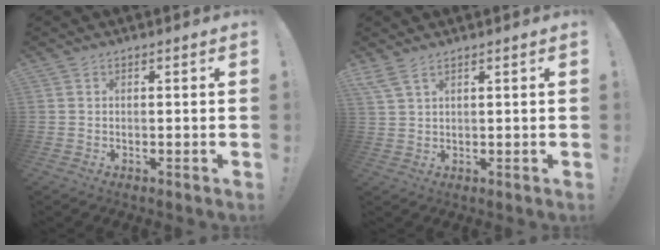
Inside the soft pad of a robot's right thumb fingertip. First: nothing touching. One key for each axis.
{"total": 3.6, "fx": 2.5, "fy": 0.9, "fz": 2.4, "tx": -0.053, "ty": -0.007, "tz": 0.049}